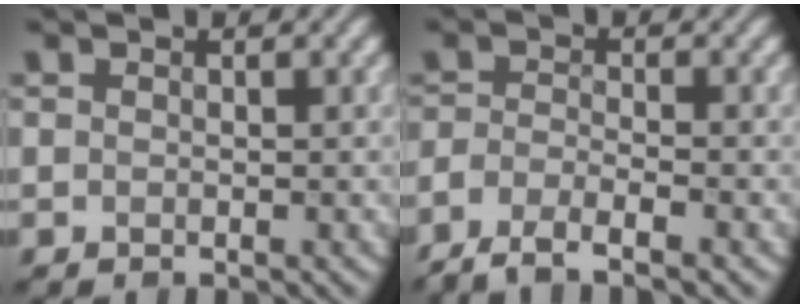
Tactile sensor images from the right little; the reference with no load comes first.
{"total": 4.2, "force": [-3.3, 0.6, 2.5], "torque": [-0.046, -0.002, -0.065]}